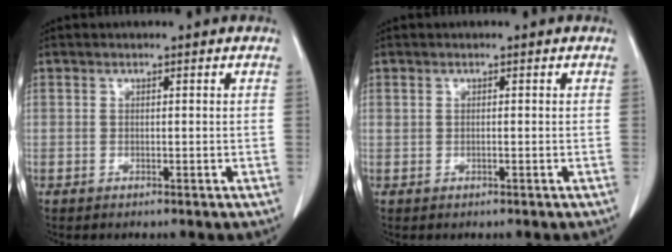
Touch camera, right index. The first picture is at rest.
{"total": 0.0}